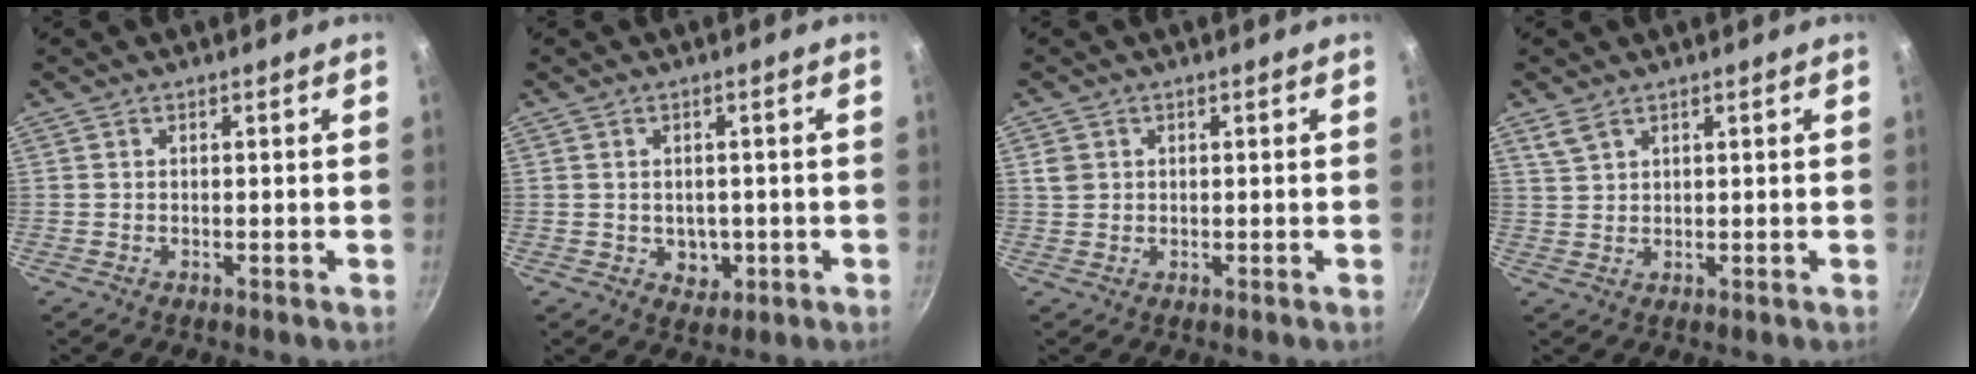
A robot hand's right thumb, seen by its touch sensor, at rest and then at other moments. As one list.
[{"total": 3.9, "force": [-0.6, 3.3, 2.1], "torque": [-0.015, 0.001, 0.003]}, {"total": 2.4, "force": [0.6, 2.1, 0.9], "torque": [-0.010, 0.004, 0.013]}, {"total": 3.0, "force": [2.1, 1.6, 1.4], "torque": [-0.026, -0.005, 0.046]}]